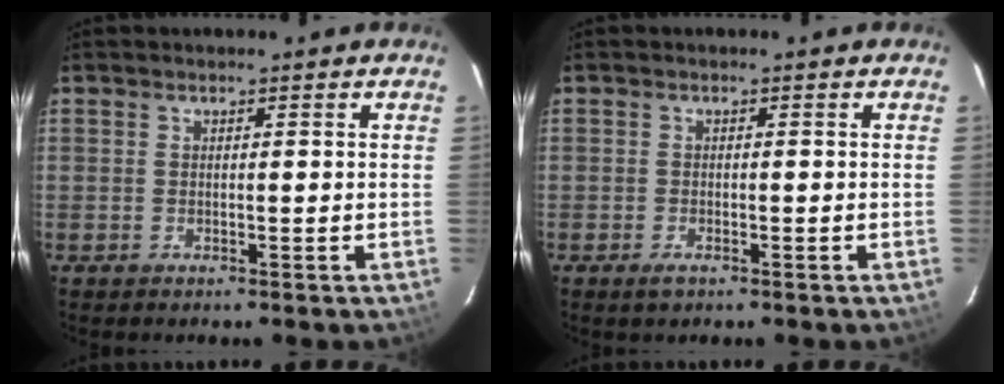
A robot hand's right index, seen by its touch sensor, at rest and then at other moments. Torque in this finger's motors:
{"motor_torque": [0.16, -0.14, 0.01, 0.01]}